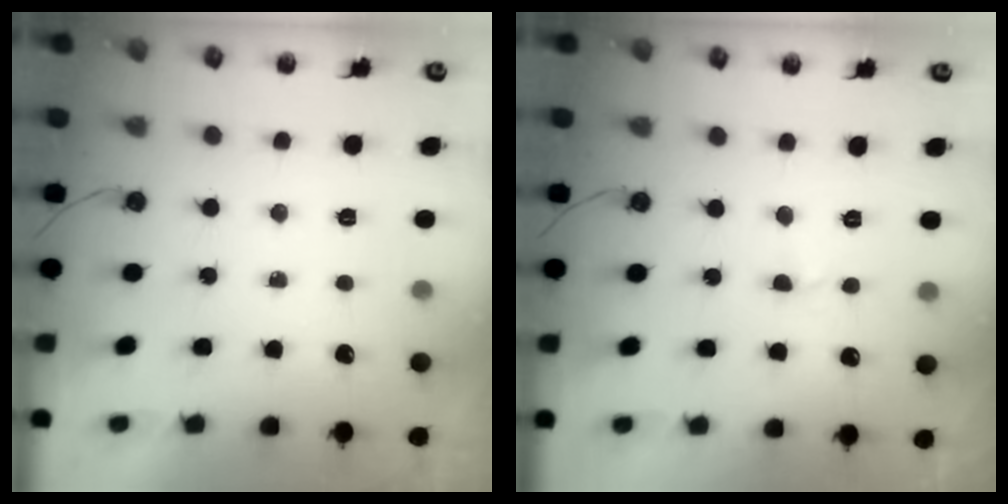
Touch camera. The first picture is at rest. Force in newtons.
{"total": 2.3, "press": 2.2, "slide": 0.5}